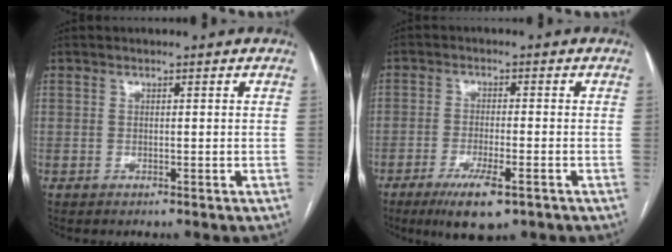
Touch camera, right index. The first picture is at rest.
{"total": 7.5, "force": [-4.4, 1.4, 5.9], "torque": [-0.106, -0.016, -0.070]}